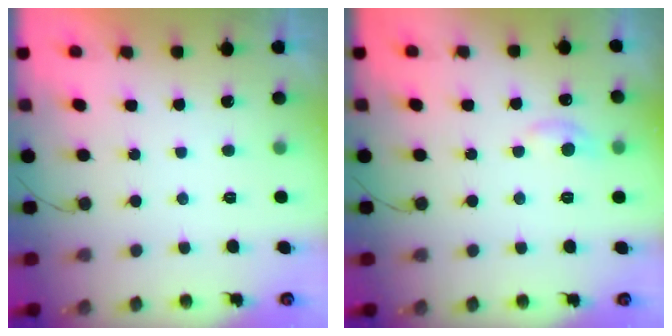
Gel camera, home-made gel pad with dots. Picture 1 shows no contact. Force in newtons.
{"total": 5.6, "press": 5.5, "slide": 0.7}